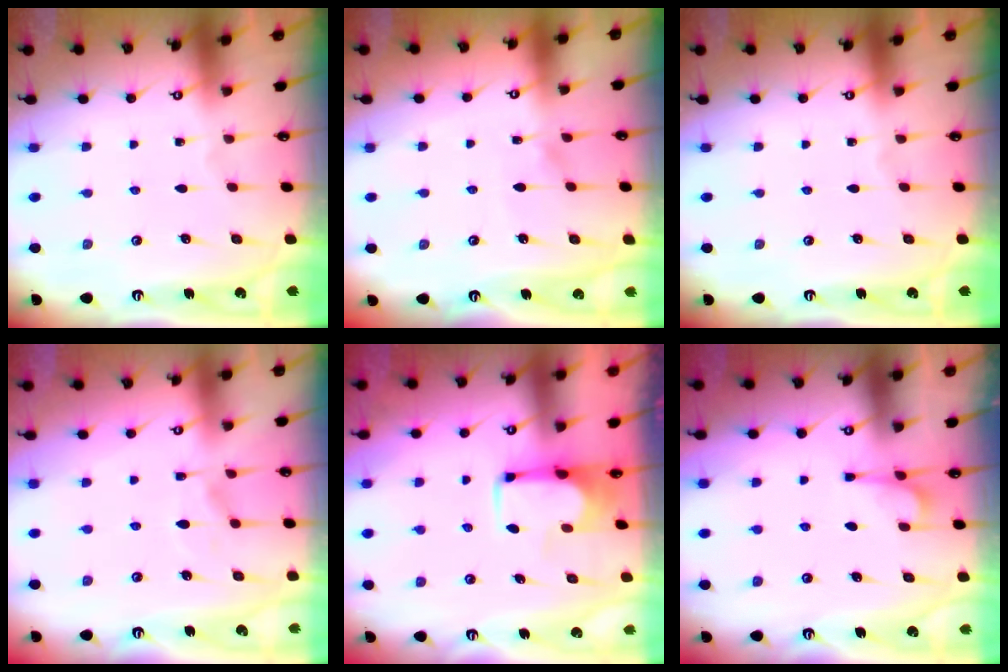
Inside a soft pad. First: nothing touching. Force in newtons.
{"total": 3.2, "press": 3.1, "slide": 0.4}
{"total": 0.0}
{"total": 1.3, "press": 0.0, "slide": 1.3}
{"total": 3.3, "press": 3.3, "slide": 0.5}
{"total": 2.4, "press": 2.3, "slide": 0.8}